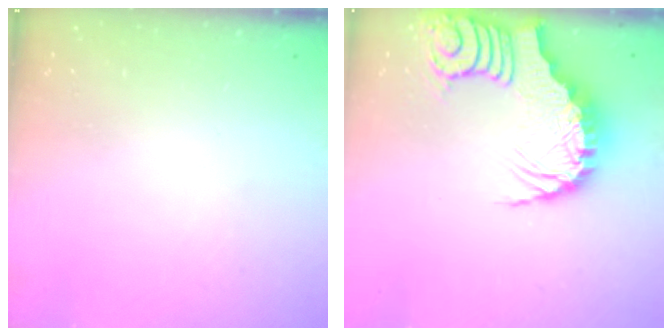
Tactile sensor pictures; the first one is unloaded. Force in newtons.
{"total": 3.4, "press": 3.3, "slide": 0.5}